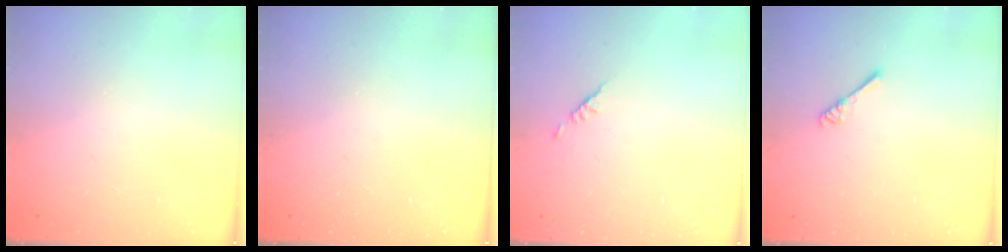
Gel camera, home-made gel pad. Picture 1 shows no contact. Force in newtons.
{"total": 0.0}
{"total": 1.9, "press": 1.8, "slide": 0.5}
{"total": 2.7, "press": 2.6, "slide": 0.4}